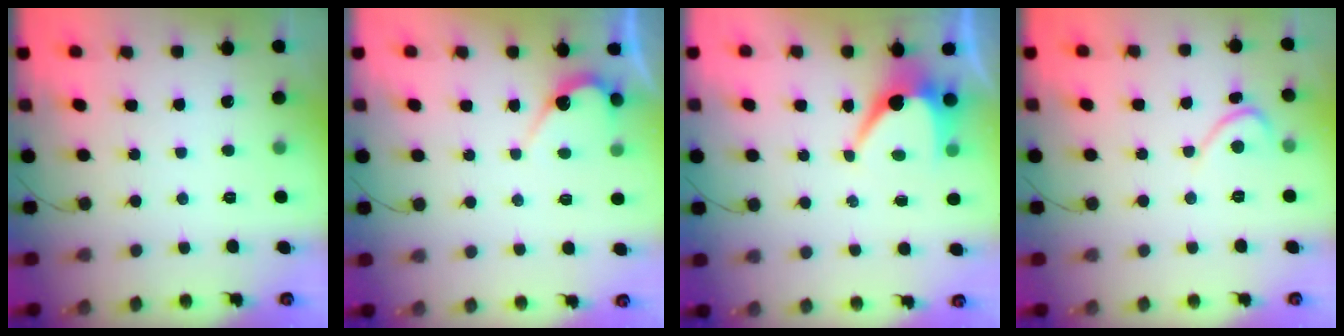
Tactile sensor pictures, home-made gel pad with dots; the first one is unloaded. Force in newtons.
{"total": 6.5, "press": 6.5, "slide": 0.5}
{"total": 7.1, "press": 7.1, "slide": 0.3}
{"total": 2.7, "press": 2.7, "slide": 0.2}